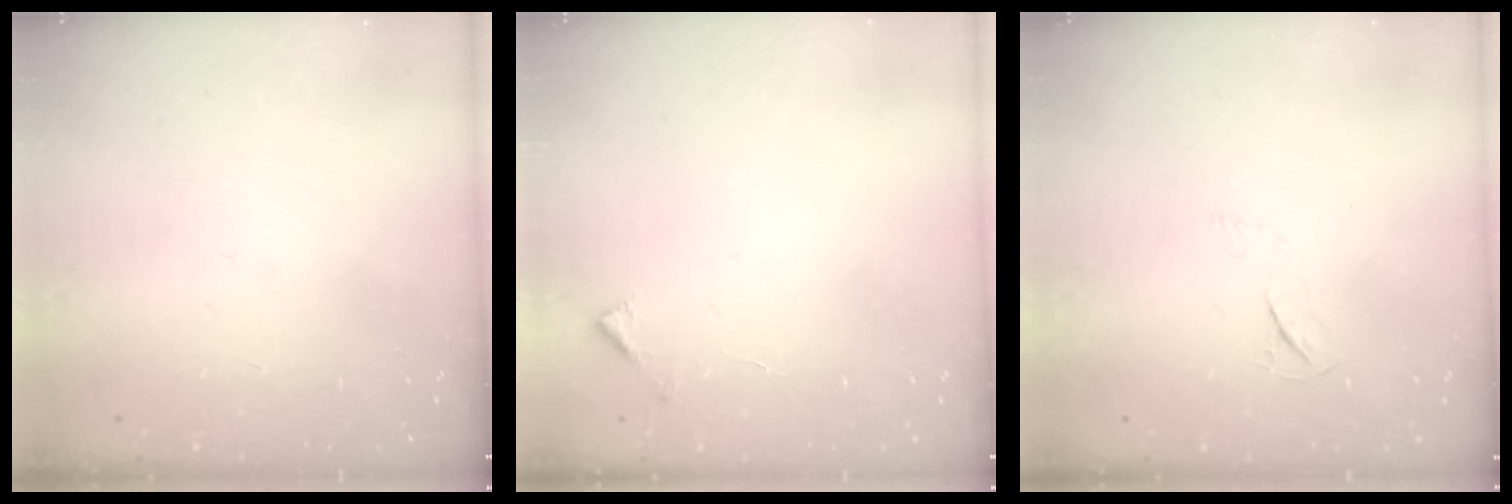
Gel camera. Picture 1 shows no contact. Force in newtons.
{"total": 4.3, "press": 4.2, "slide": 0.3}
{"total": 3.6, "press": 3.6, "slide": 0.5}